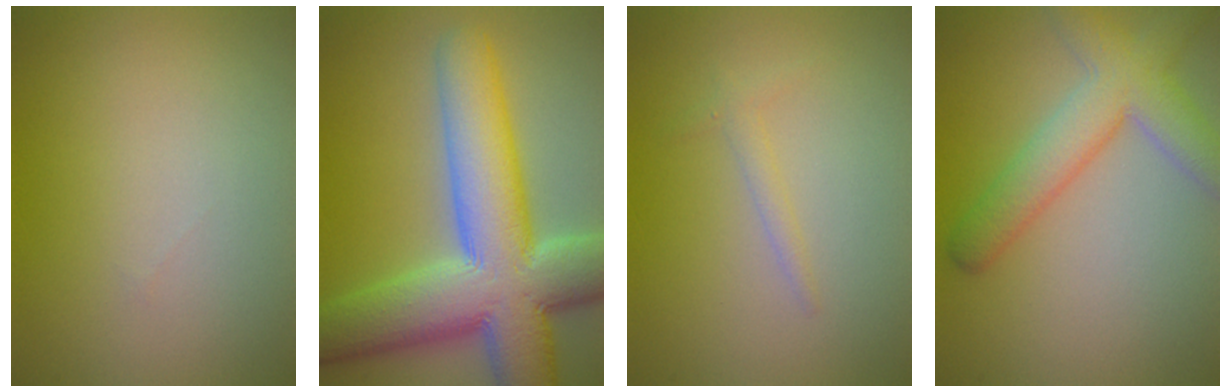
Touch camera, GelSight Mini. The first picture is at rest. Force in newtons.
{"total": 13.1, "press": 13.1, "slide": 1.0}
{"total": 1.0, "press": 1.0, "slide": 0.1}
{"total": 5.4, "press": 5.4, "slide": 0.3}